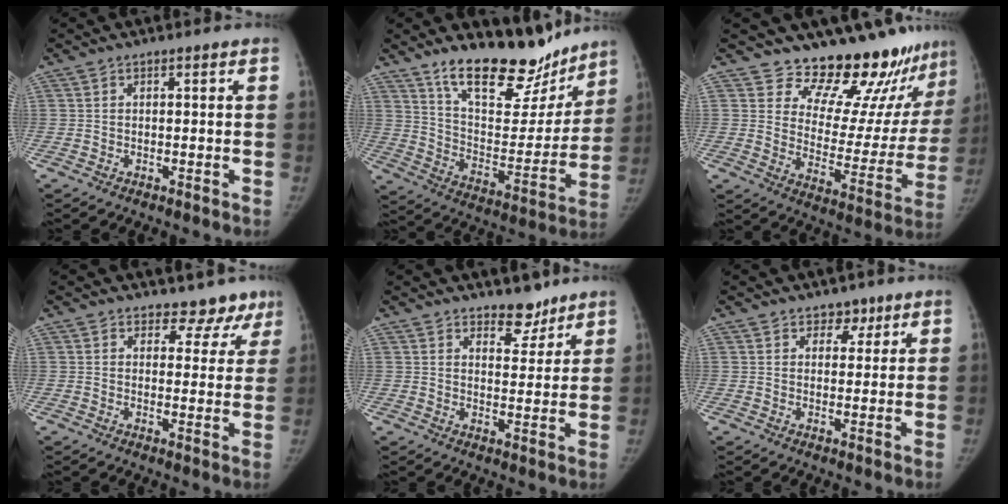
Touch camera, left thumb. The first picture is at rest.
{"total": 21.9, "force": [17.0, 8.7, 10.7], "torque": [-0.105, -0.103, 0.273]}
{"total": 17.7, "force": [16.1, 5.7, 4.8], "torque": [-0.002, -0.155, 0.210]}
{"total": 7.0, "force": [5.8, 4.0, 0.6], "torque": [0.040, -0.030, 0.054]}
{"total": 5.5, "force": [4.5, 2.7, 1.7], "torque": [0.008, -0.034, 0.069]}
{"total": 3.2, "force": [2.2, 2.3, 0.8], "torque": [0.018, -0.011, 0.028]}